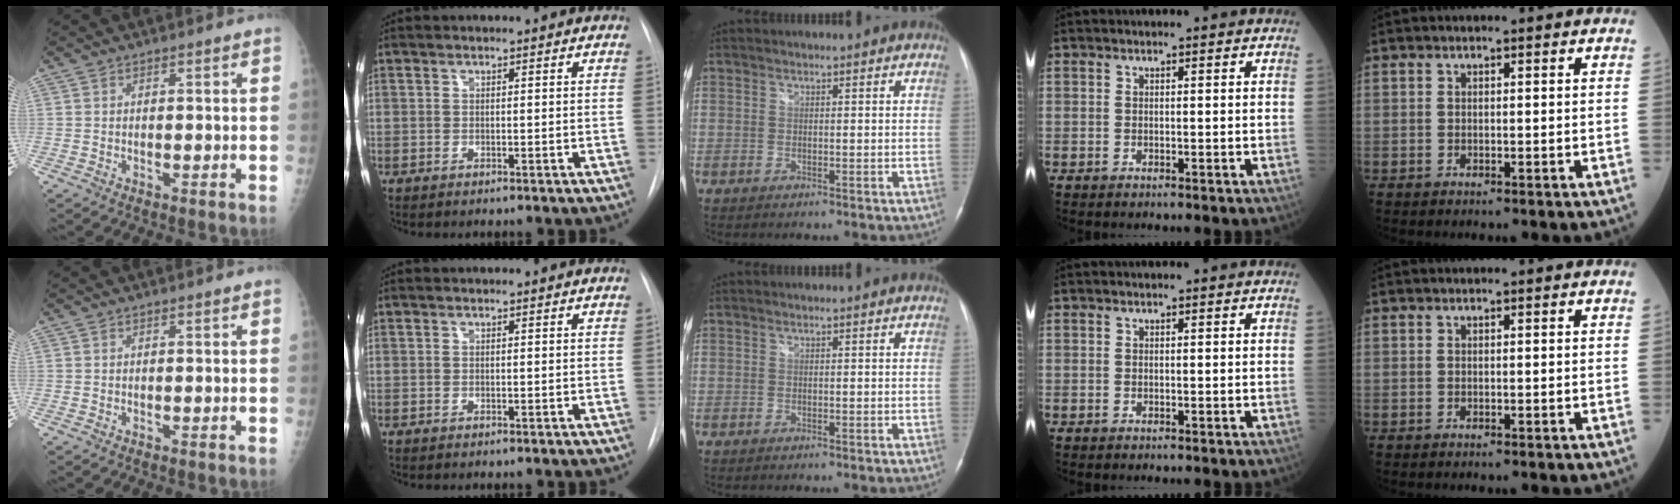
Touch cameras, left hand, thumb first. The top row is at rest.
{}